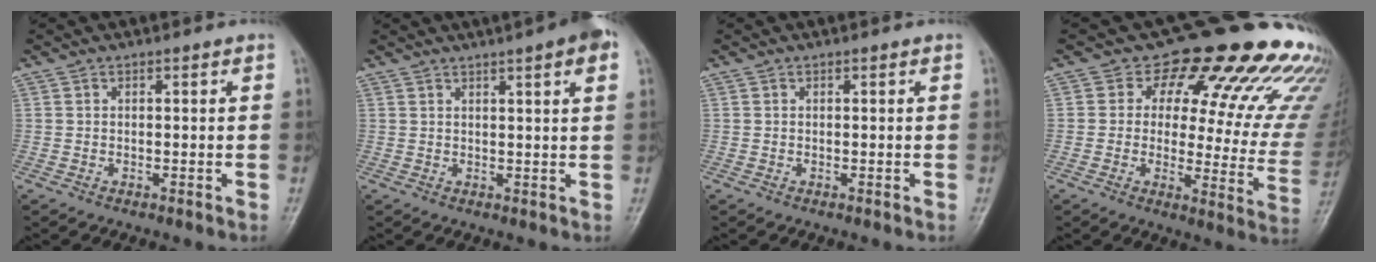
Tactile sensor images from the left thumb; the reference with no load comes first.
{"total": 7.6, "force": [4.5, 1.0, 6.1], "torque": [-0.075, 0.013, 0.055]}
{"total": 0.0}
{"total": 23.3, "force": [15.0, 10.5, 14.5], "torque": [-0.136, -0.062, 0.168]}